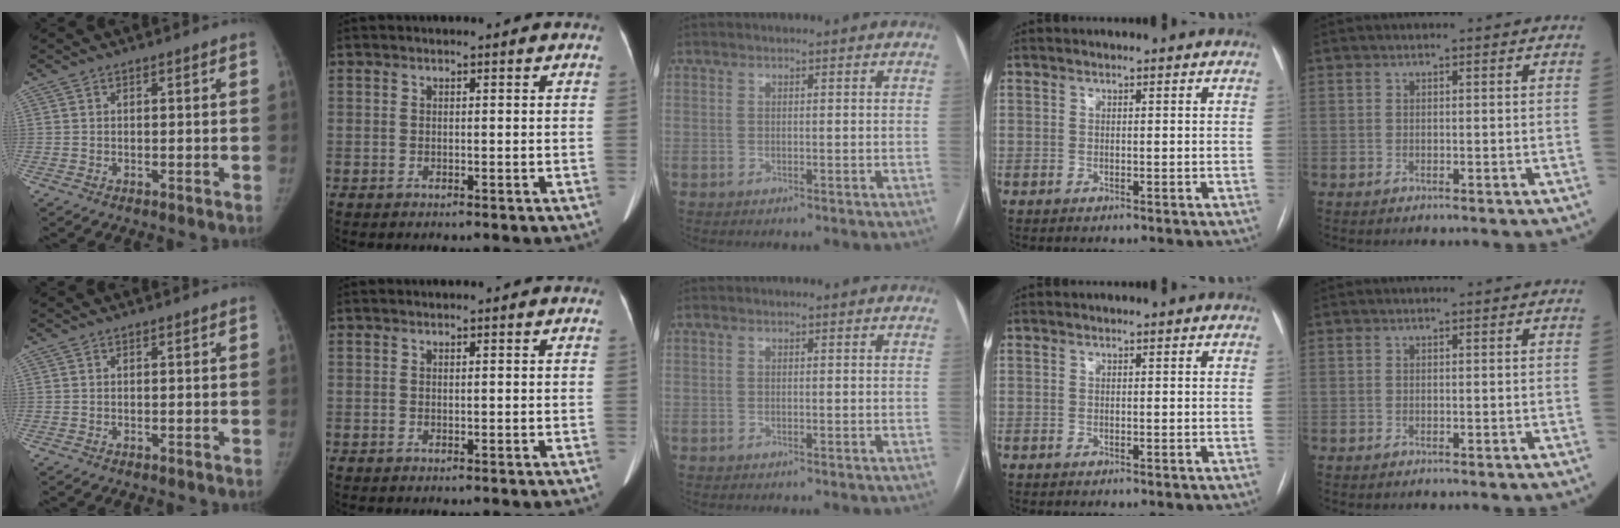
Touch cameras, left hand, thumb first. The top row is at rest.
{}